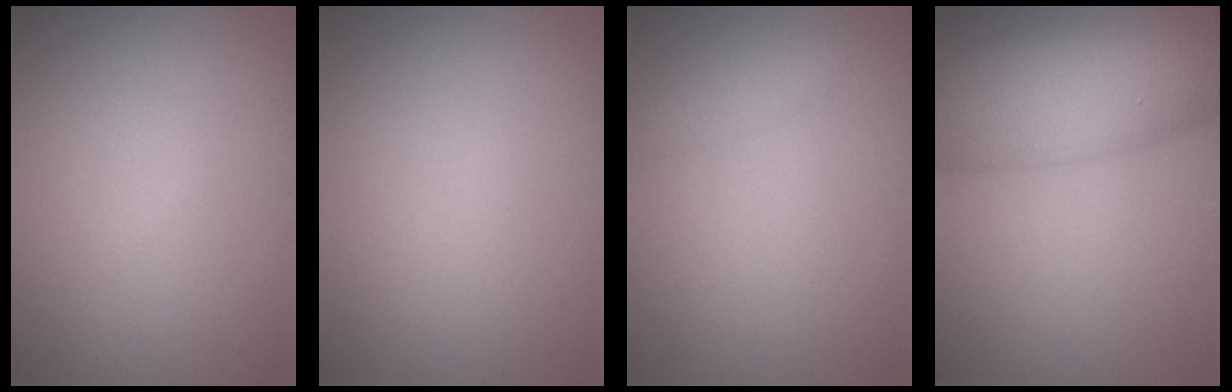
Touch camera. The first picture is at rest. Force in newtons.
{"total": 0.0}
{"total": 1.3, "press": 1.3, "slide": 0.0}
{"total": 10.3, "press": 10.3, "slide": 0.6}